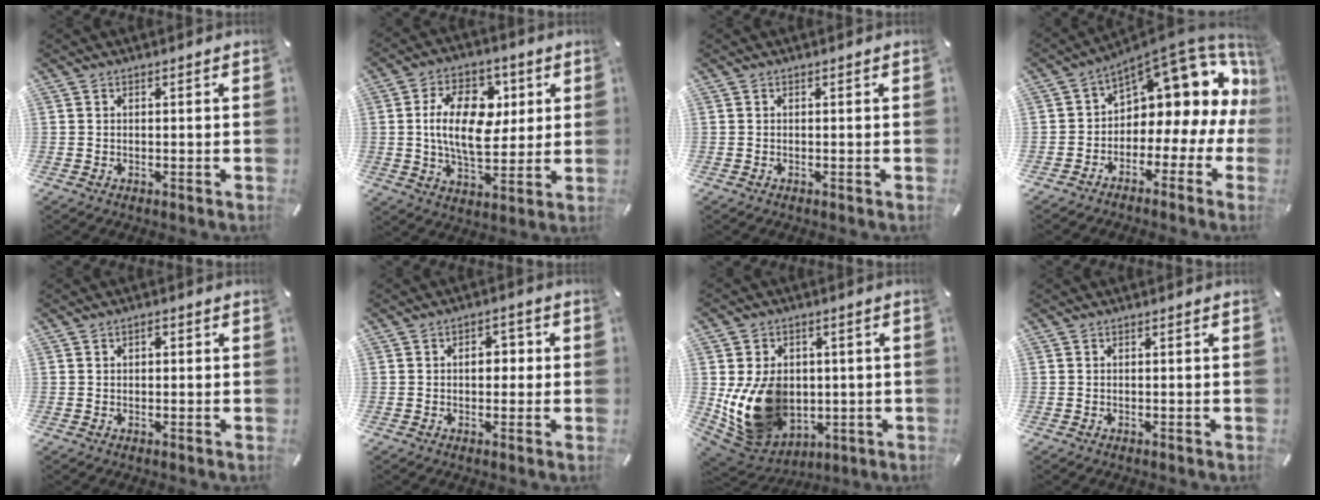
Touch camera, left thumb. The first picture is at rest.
{"total": 16.4, "force": [2.8, 10.1, 12.7], "torque": [-0.228, 0.008, 0.045]}
{"total": 0.0}
{"total": 12.8, "force": [7.7, 6.5, 7.9], "torque": [-0.102, -0.078, 0.120]}
{"total": 1.4, "force": [0.4, 1.1, 0.8], "torque": [-0.009, 0.005, 0.003]}
{"total": 4.5, "force": [0.1, 3.0, 3.3], "torque": [-0.033, -0.002, -0.008]}
{"total": 15.4, "force": [-0.5, 12.7, 8.8], "torque": [-0.183, -0.007, 0.002]}
{"total": 0.0}